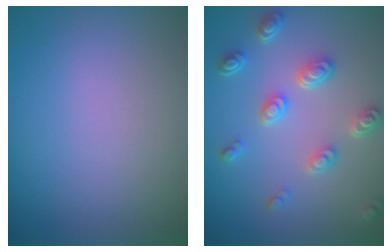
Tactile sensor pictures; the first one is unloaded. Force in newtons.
{"total": 4.4, "press": 3.4, "slide": 2.9}